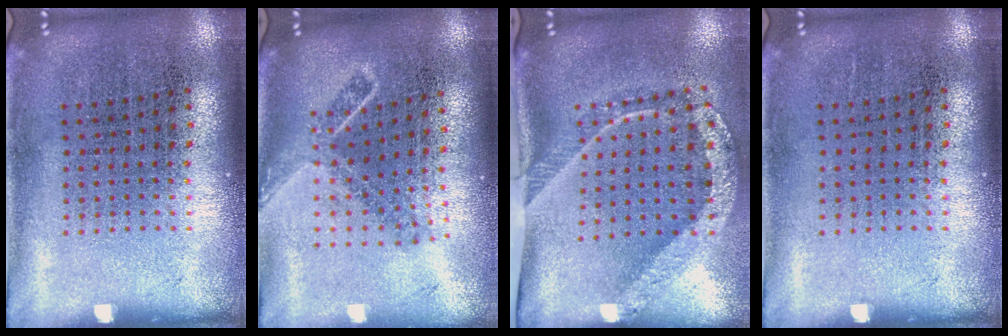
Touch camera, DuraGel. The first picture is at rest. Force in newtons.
{"total": 1.8, "press": 1.4, "slide": 1.2}
{"total": 2.4, "press": 1.7, "slide": 1.7}
{"total": 0.0}